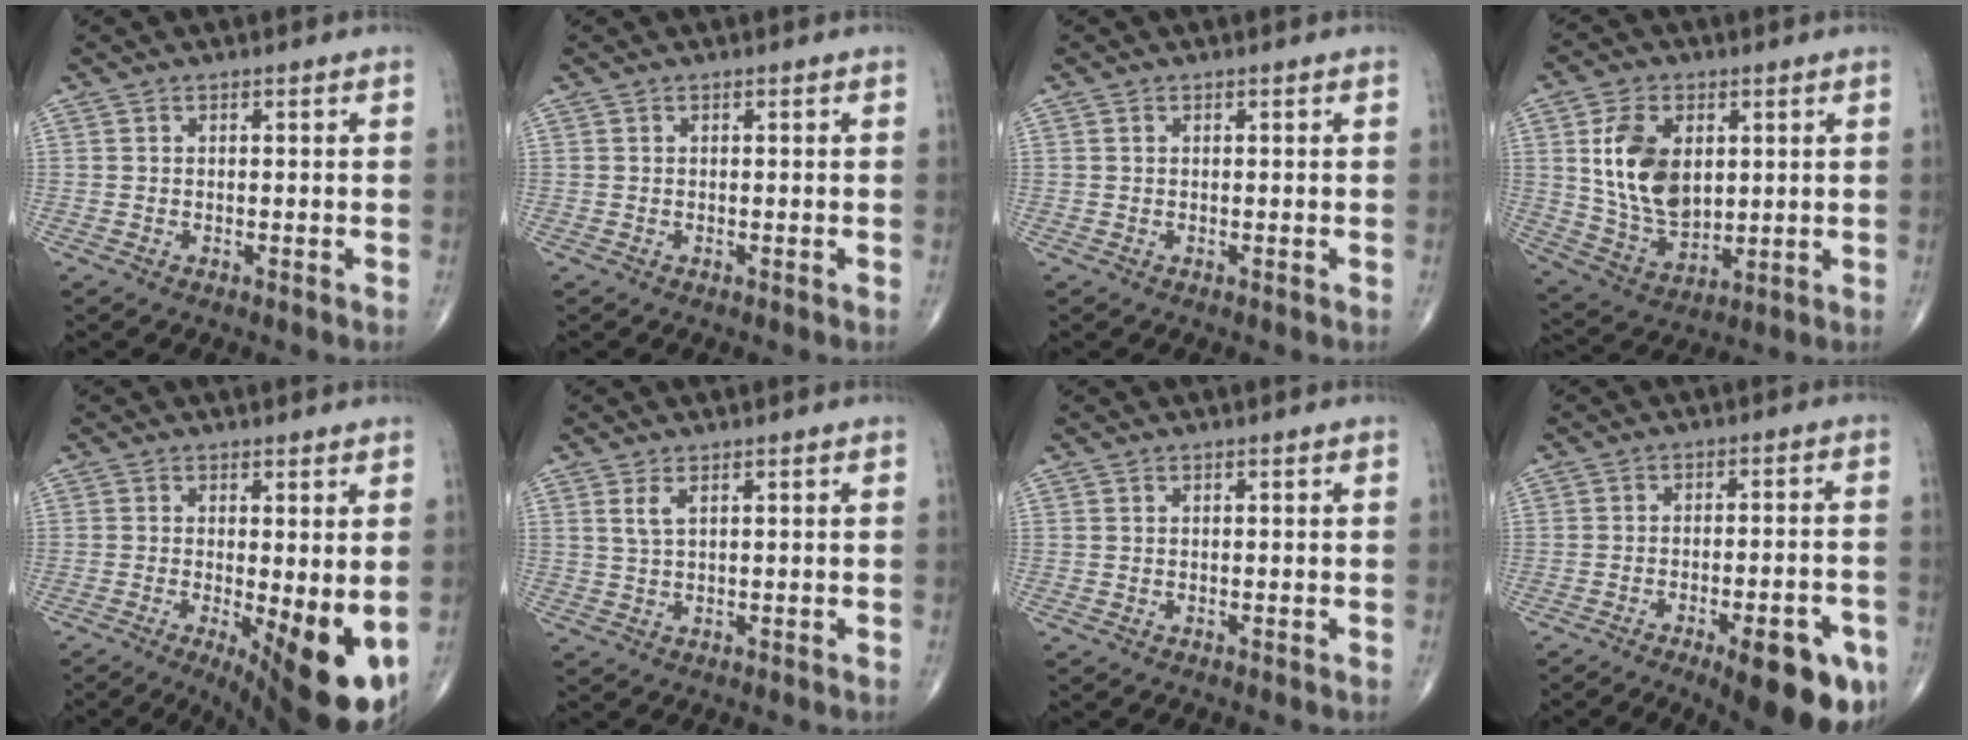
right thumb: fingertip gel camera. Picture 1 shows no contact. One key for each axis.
{"total": 0.0}
{"total": 0.0}
{"total": 14.9, "fx": 3.2, "fy": 9.5, "fz": 11.1, "tx": -0.183, "ty": -0.018, "tz": 0.071}
{"total": 13.9, "fx": -3.1, "fy": 4.4, "fz": 12.8, "tx": -0.156, "ty": -0.024, "tz": -0.029}
{"total": 2.2, "fx": 1.1, "fy": 0.7, "fz": 1.8, "tx": -0.043, "ty": 0.000, "tz": 0.029}
{"total": 0.0}
{"total": 15.6, "fx": -7.9, "fy": 4.8, "fz": 12.5, "tx": -0.111, "ty": 0.031, "tz": -0.098}